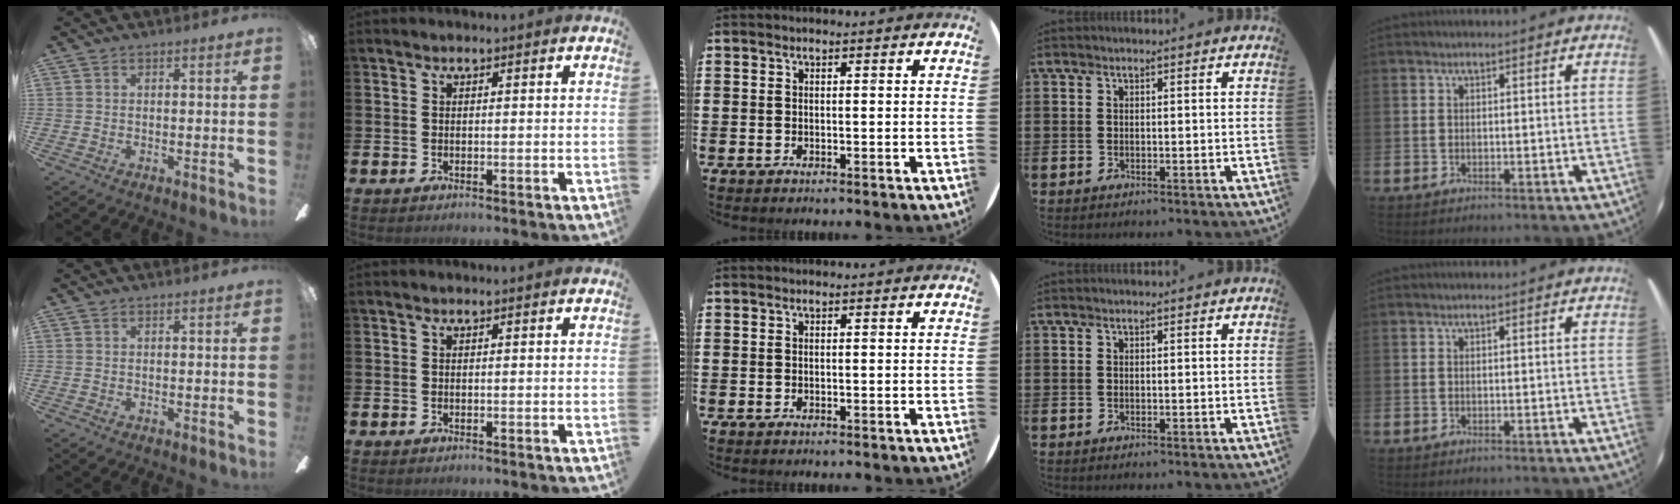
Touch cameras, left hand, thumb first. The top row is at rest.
{}